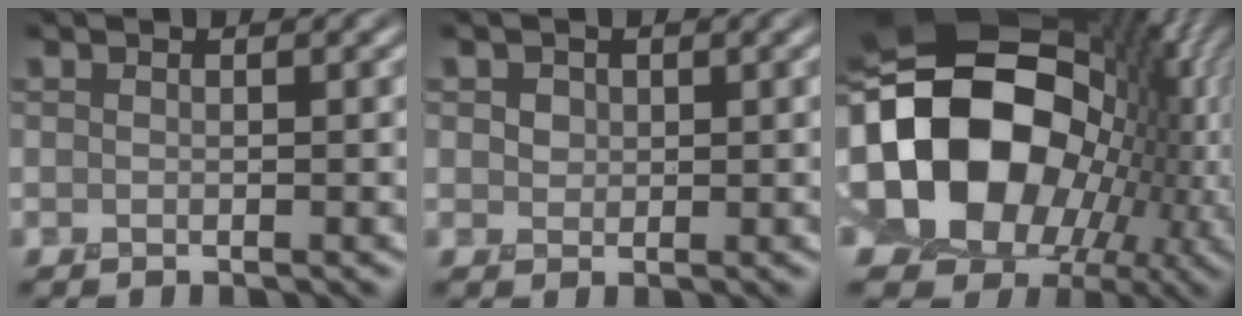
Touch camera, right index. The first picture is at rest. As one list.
[{"total": 1.3, "force": [0.5, 1.1, 0.5], "torque": [-0.009, 0.004, 0.004]}, {"total": 22.4, "force": [-1.9, 17.8, 13.5], "torque": [-0.232, -0.006, -0.062]}]